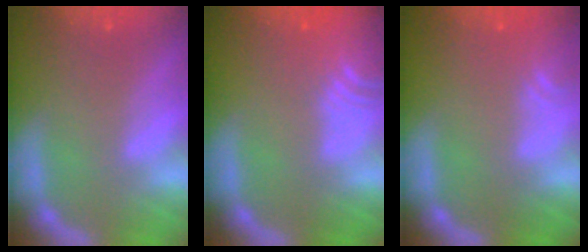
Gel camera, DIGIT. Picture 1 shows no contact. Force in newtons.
{"total": 7.5}
{"total": 2.4}